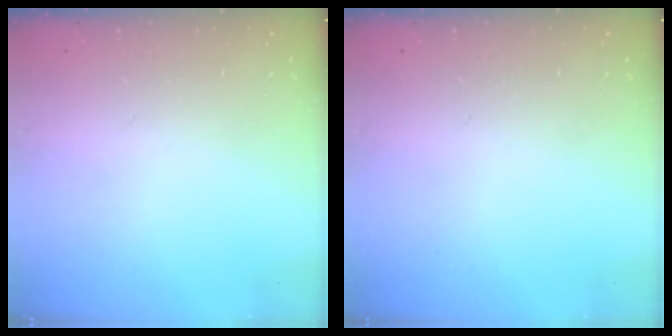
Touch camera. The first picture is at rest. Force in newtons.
{"total": 0.0}